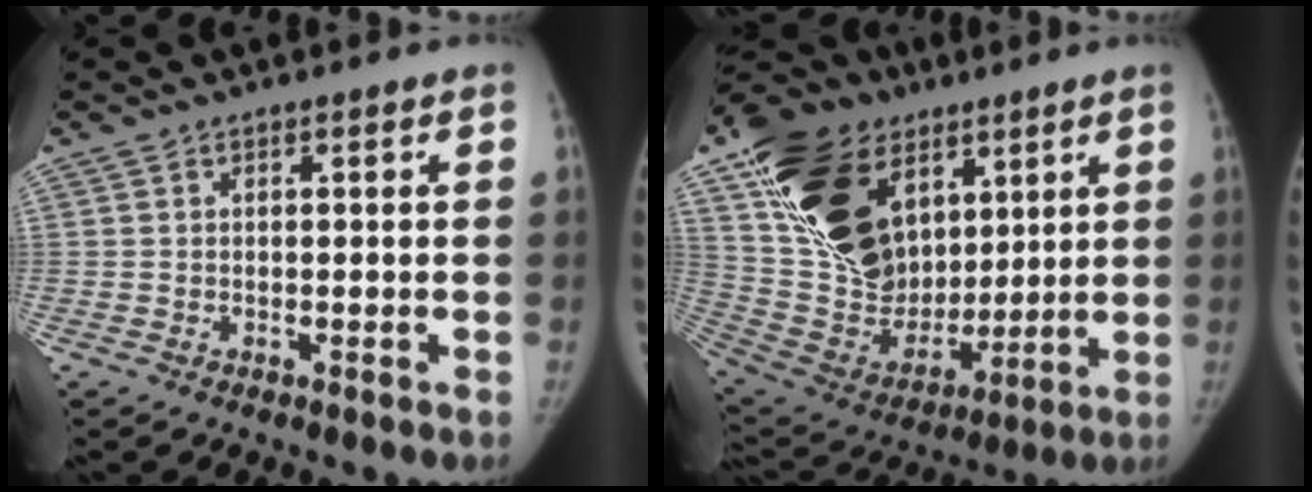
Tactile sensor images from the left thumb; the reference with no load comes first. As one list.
[{"total": 27.6, "force": [11.3, 19.0, 16.5], "torque": [-0.286, -0.016, 0.214]}]